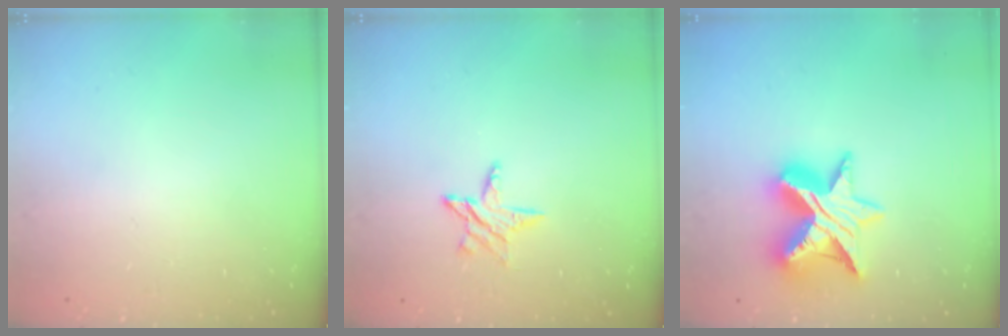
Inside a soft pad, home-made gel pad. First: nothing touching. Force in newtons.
{"total": 4.8, "press": 4.8, "slide": 0.5}
{"total": 14.0, "press": 13.9, "slide": 1.0}